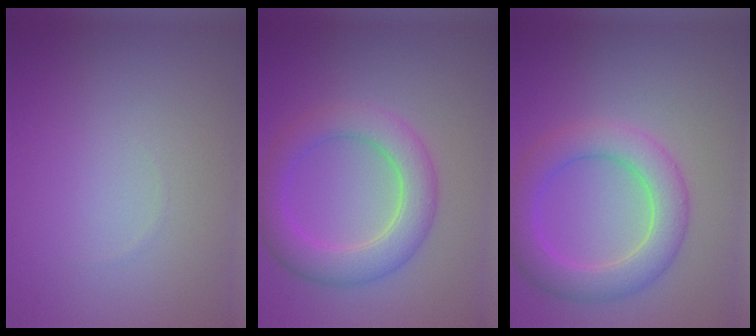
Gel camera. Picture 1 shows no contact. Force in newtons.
{"total": 5.1, "press": 5.1, "slide": 0.2}
{"total": 5.3, "press": 5.3, "slide": 0.2}